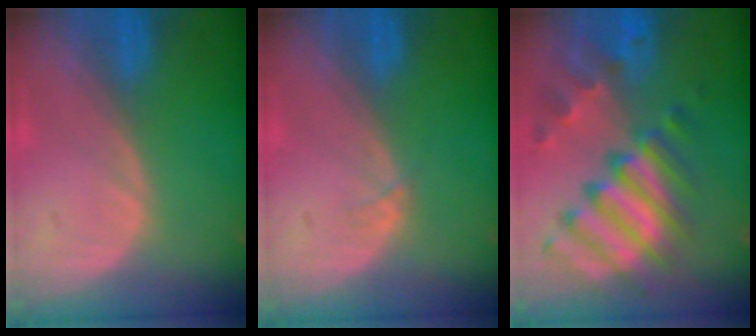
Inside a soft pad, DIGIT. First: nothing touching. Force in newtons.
{"total": 0.5, "press": 0.5, "slide": 0.1}
{"total": 11.4, "press": 9.8, "slide": 5.9}